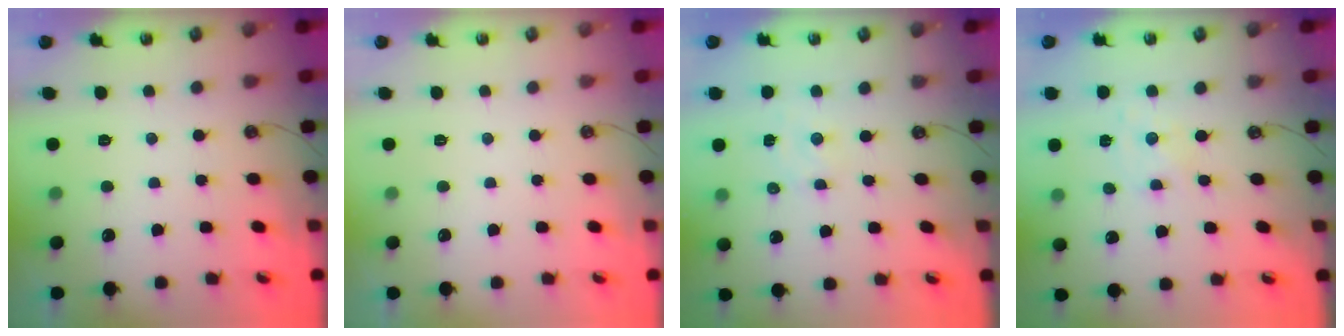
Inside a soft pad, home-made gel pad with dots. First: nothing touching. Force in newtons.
{"total": 0.0}
{"total": 1.7, "press": 1.6, "slide": 0.3}
{"total": 0.8, "press": 0.8, "slide": 0.2}